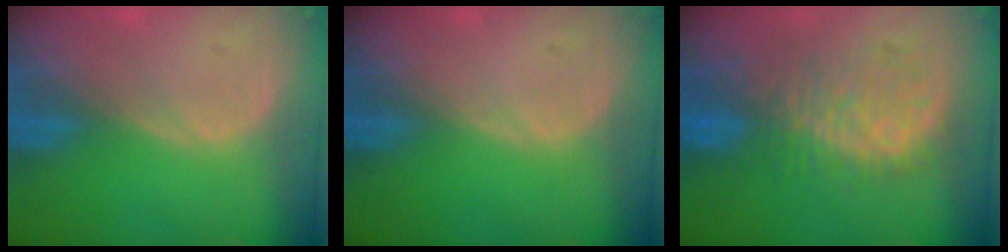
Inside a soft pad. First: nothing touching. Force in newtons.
{"total": 0.0}
{"total": 9.4, "press": 8.9, "slide": 3.0}